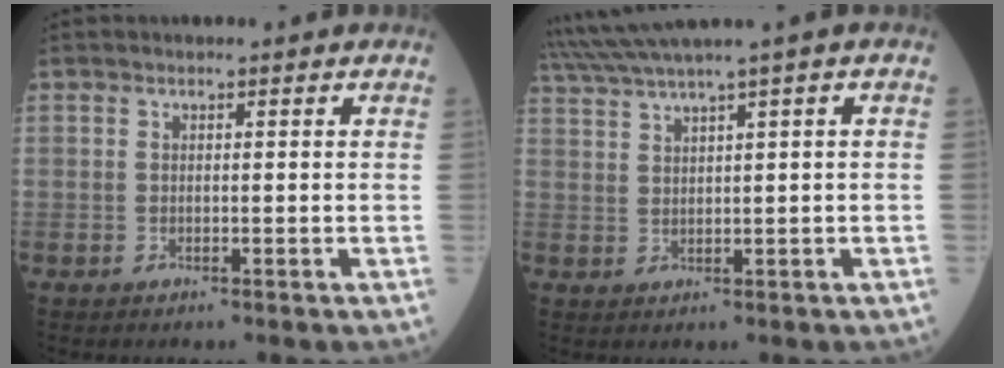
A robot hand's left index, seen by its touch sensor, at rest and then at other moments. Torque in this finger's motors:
{"motor_torque": [-0.16, -0.45, 0.20, 0.07]}